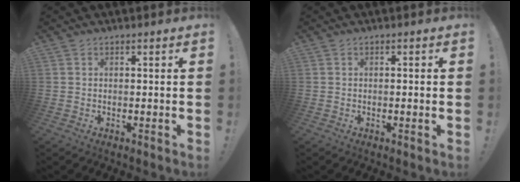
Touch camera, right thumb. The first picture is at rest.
{"total": 1.2, "force": [-0.4, -0.2, 1.1], "torque": [-0.017, -0.001, -0.008]}